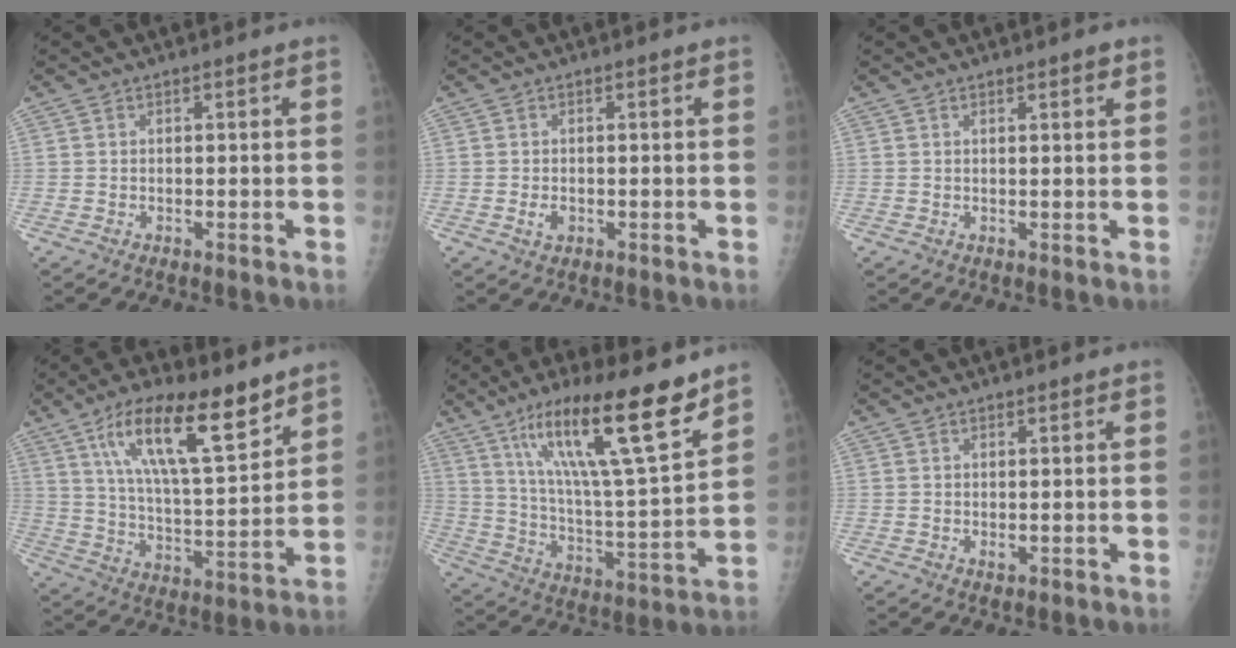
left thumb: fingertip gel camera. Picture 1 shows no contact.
{"total": 1.7, "force": [-0.4, 1.2, 1.1], "torque": [-0.017, 0.000, -0.004]}
{"total": 1.5, "force": [1.0, 0.3, 1.1], "torque": [-0.015, -0.004, 0.013]}
{"total": 18.1, "force": [10.8, 5.4, 13.5], "torque": [-0.204, -0.050, 0.194]}
{"total": 22.3, "force": [13.8, 3.6, 17.1], "torque": [-0.265, -0.060, 0.237]}
{"total": 1.1, "force": [0.3, 0.6, 0.8], "torque": [-0.013, -0.005, 0.009]}